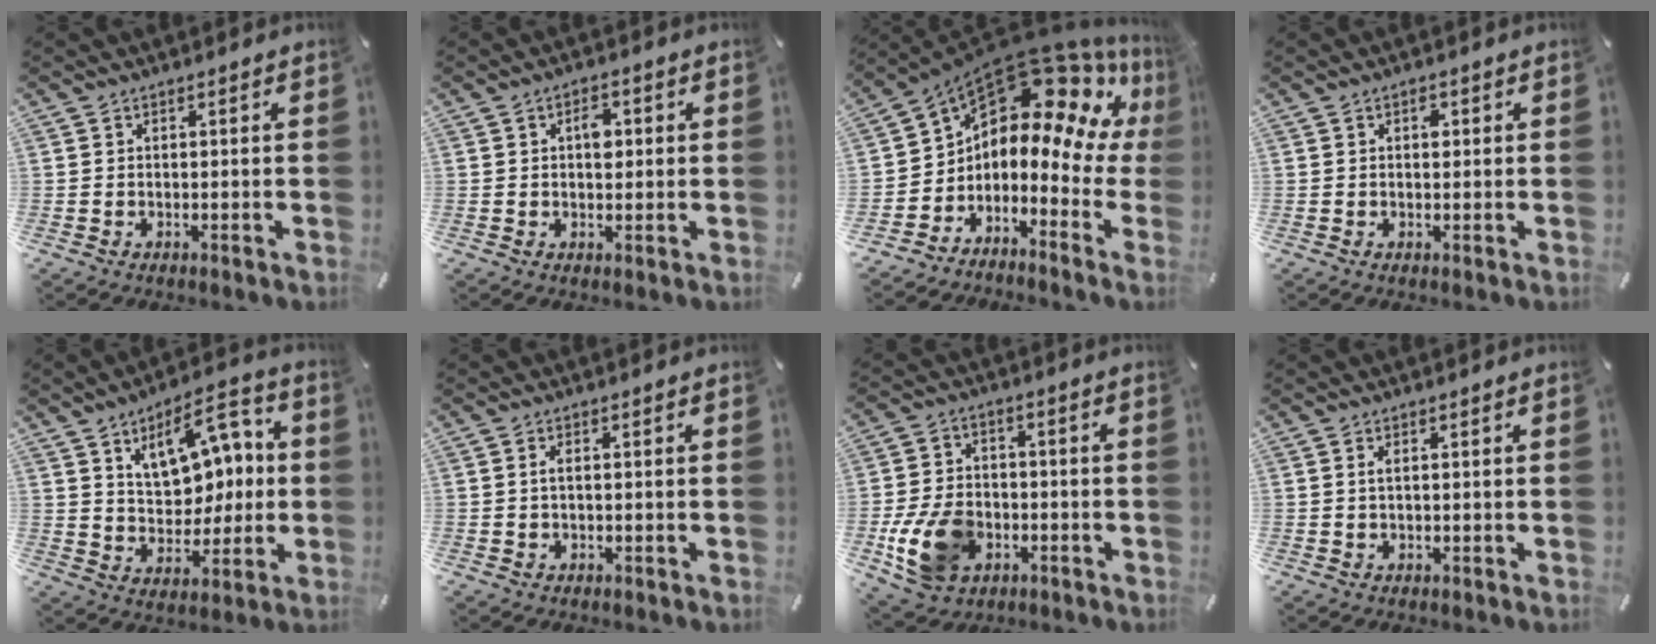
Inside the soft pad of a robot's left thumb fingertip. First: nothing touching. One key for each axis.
{"total": 3.9, "fx": 0.6, "fy": 2.5, "fz": 3.0, "tx": -0.030, "ty": -0.004, "tz": 0.002}
{"total": 13.3, "fx": 8.5, "fy": 6.5, "fz": 7.9, "tx": -0.124, "ty": -0.085, "tz": 0.133}
{"total": 1.6, "fx": 0.4, "fy": 1.1, "fz": 1.1, "tx": -0.007, "ty": -0.002, "tz": 0.002}
{"total": 13.9, "fx": 5.8, "fy": 9.2, "fz": 8.6, "tx": -0.116, "ty": -0.030, "tz": 0.103}
{"total": 1.7, "fx": 0.0, "fy": 0.8, "fz": 1.5, "tx": -0.029, "ty": 0.003, "tz": -0.002}
{"total": 13.0, "fx": -4.0, "fy": 9.5, "fz": 8.0, "tx": -0.169, "ty": 0.014, "tz": -0.067}
{"total": 1.2, "fx": 0.2, "fy": 0.4, "fz": 1.1, "tx": -0.021, "ty": 0.002, "tz": 0.003}